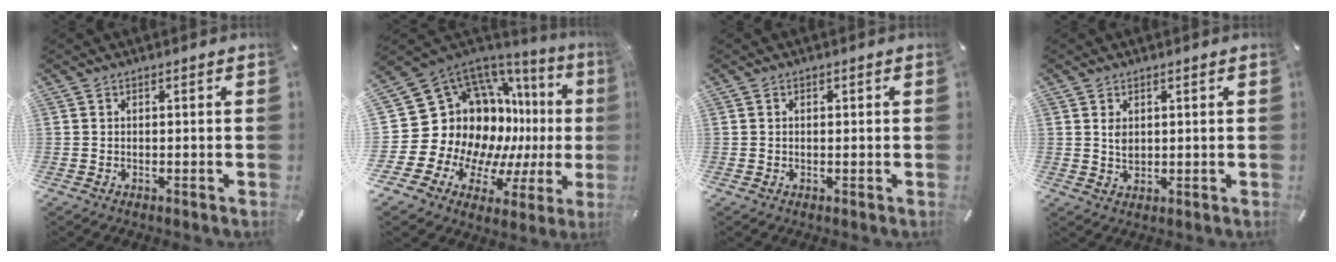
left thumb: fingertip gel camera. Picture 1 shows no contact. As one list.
[{"total": 18.5, "force": [3.2, 15.3, 9.9], "torque": [-0.132, -0.103, 0.112]}, {"total": 0.8, "force": [0.1, 0.6, 0.5], "torque": [-0.012, 0.004, -0.001]}, {"total": 2.7, "force": [1.0, 1.8, 1.7], "torque": [-0.046, 0.000, 0.015]}]